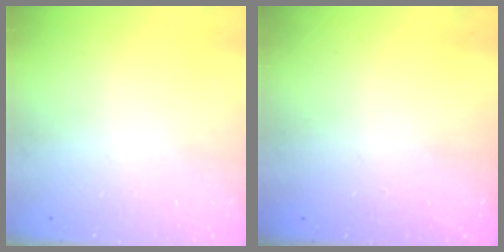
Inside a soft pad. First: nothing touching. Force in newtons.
{"total": 0.0}